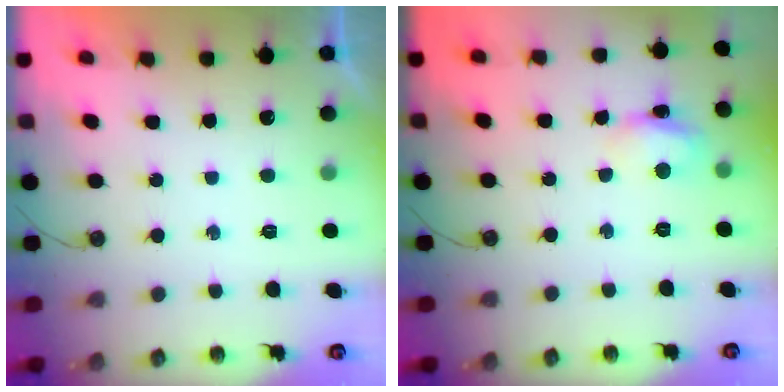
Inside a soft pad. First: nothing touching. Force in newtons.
{"total": 6.4, "press": 6.4, "slide": 0.5}